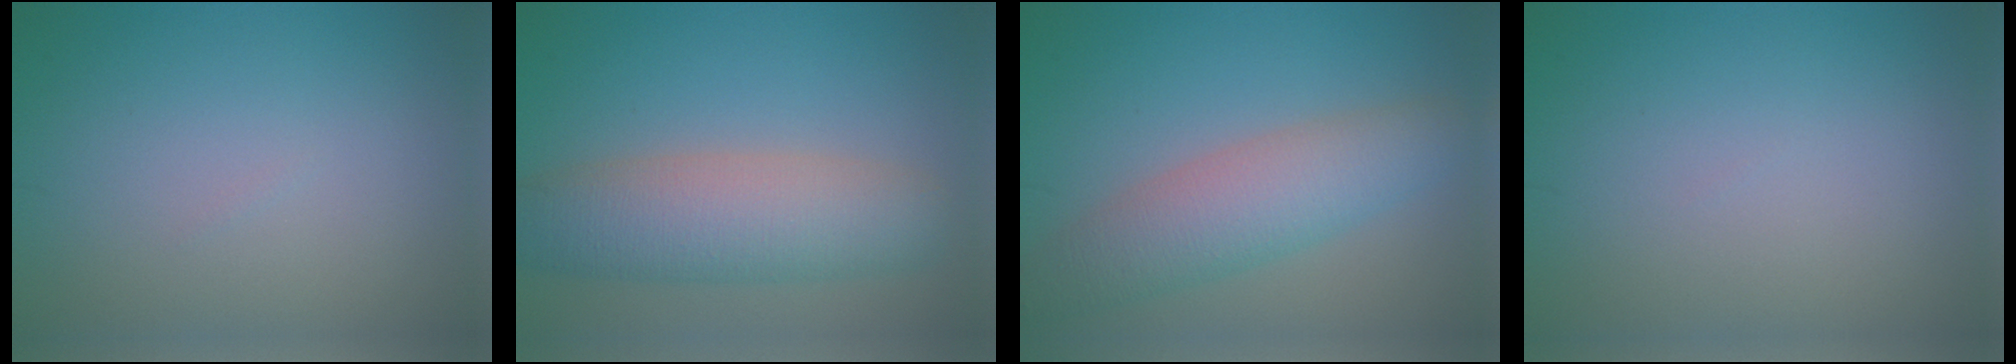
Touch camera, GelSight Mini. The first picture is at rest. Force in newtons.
{"total": 7.1, "press": 7.1, "slide": 0.5}
{"total": 5.7, "press": 5.7, "slide": 0.3}
{"total": 0.0}